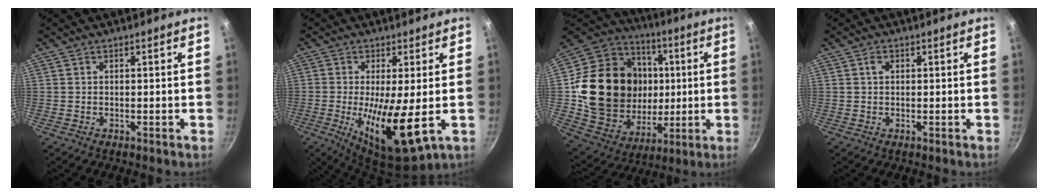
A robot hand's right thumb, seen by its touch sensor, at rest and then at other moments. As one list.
[{"total": 13.0, "force": [-2.0, 3.2, 12.4], "torque": [-0.222, -0.019, -0.029]}, {"total": 26.9, "force": [2.5, 21.8, 15.6], "torque": [-0.266, 0.015, 0.062]}, {"total": 1.2, "force": [0.4, 0.9, 0.8], "torque": [-0.011, 0.004, 0.004]}]